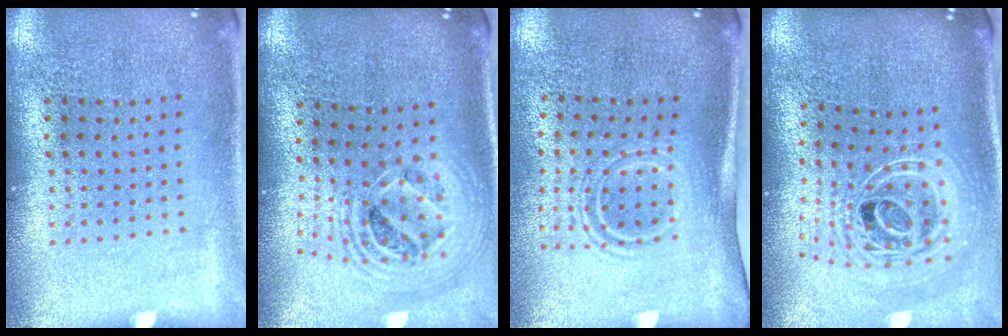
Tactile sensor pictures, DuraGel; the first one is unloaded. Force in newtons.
{"total": 2.3, "press": 1.8, "slide": 1.5}
{"total": 1.8, "press": 1.2, "slide": 1.3}
{"total": 2.6, "press": 1.9, "slide": 1.9}